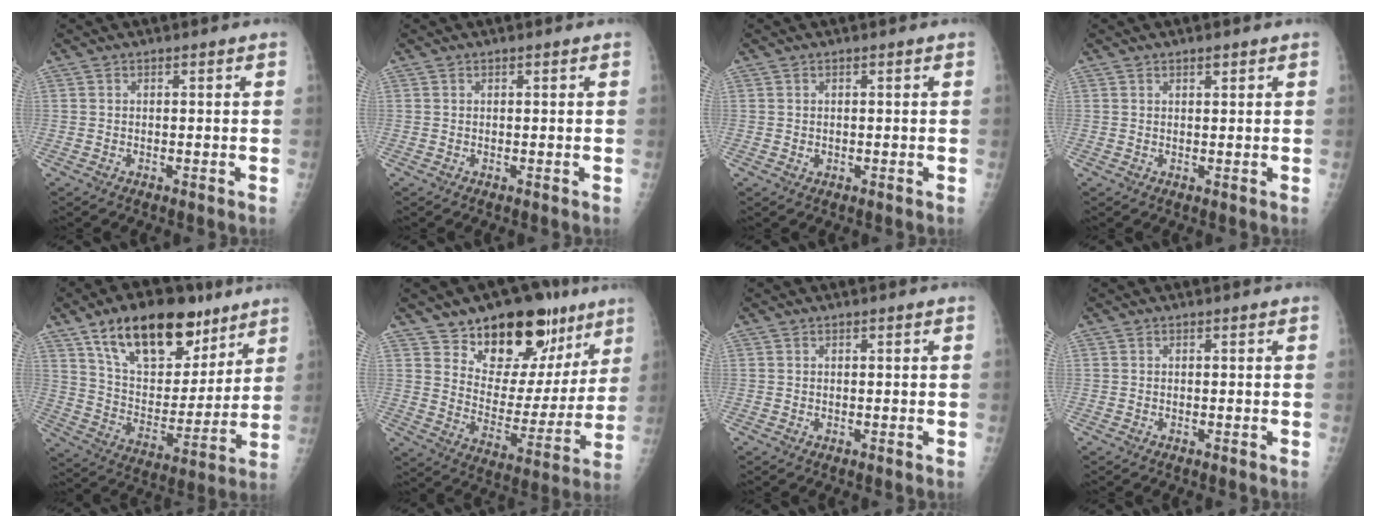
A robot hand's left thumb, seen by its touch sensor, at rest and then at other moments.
{"total": 0.0}
{"total": 0.7, "force": [0.1, 0.6, 0.4], "torque": [0.000, -0.001, 0.005]}
{"total": 1.3, "force": [0.9, 0.5, 0.7], "torque": [-0.004, -0.005, 0.015]}
{"total": 22.5, "force": [13.9, 11.5, 13.3], "torque": [-0.171, -0.050, 0.240]}
{"total": 20.9, "force": [13.3, 11.4, 11.4], "torque": [-0.109, -0.070, 0.207]}
{"total": 0.0}
{"total": 0.0}